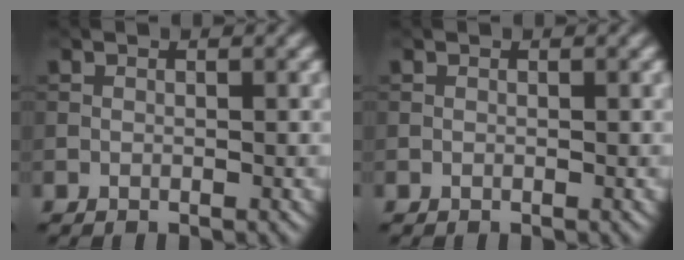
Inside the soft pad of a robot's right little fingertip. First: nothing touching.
{"total": 0.0}